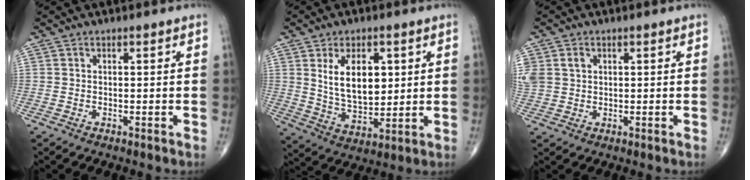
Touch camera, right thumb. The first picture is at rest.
{"total": 11.7, "force": [3.1, 6.7, 9.2], "torque": [-0.131, -0.022, 0.066]}
{"total": 5.8, "force": [1.6, 4.7, 2.9], "torque": [-0.074, 0.008, 0.041]}